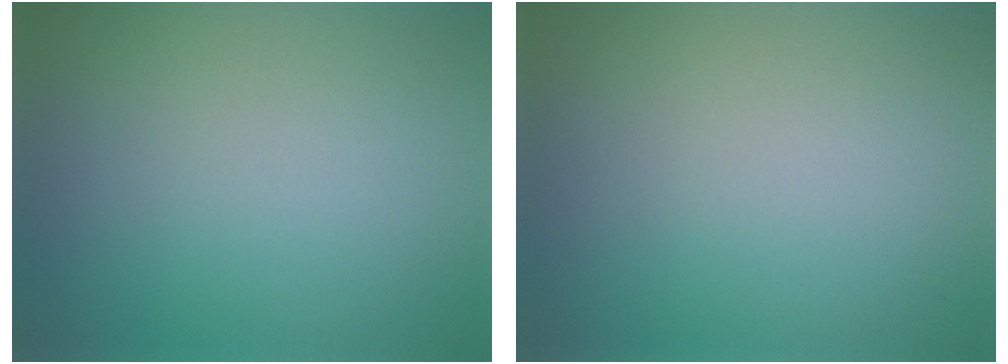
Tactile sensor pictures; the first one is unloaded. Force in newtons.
{"total": 0.0}